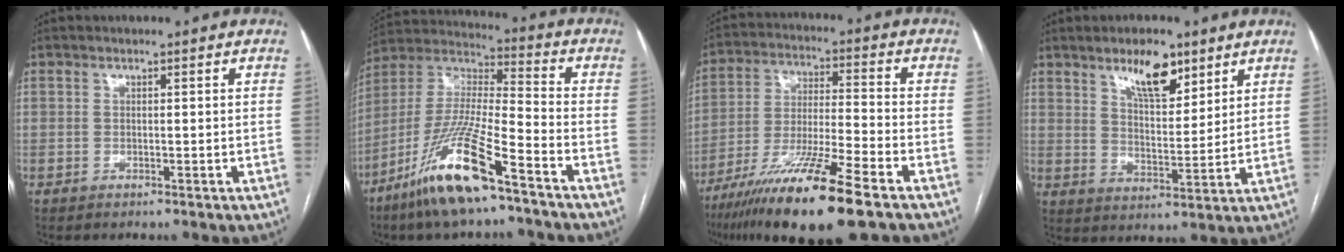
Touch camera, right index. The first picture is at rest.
{"total": 16.8, "force": [-10.3, 1.6, 13.2], "torque": [-0.287, -0.028, -0.197]}
{"total": 17.0, "force": [-10.9, 0.5, 13.0], "torque": [-0.246, -0.045, -0.194]}
{"total": 8.5, "force": [5.6, 3.1, 5.6], "torque": [-0.096, 0.000, 0.100]}